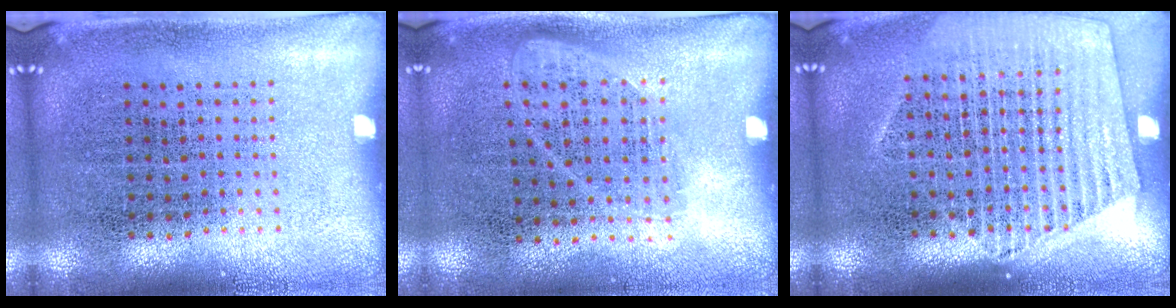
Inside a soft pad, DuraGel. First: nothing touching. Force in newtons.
{"total": 1.1, "press": 0.9, "slide": 0.6}
{"total": 1.5, "press": 1.4, "slide": 0.4}